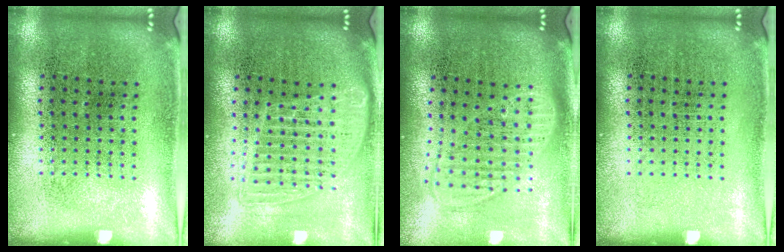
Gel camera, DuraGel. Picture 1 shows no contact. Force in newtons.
{"total": 1.5, "press": 1.3, "slide": 0.7}
{"total": 1.8, "press": 1.4, "slide": 1.0}
{"total": 0.0}